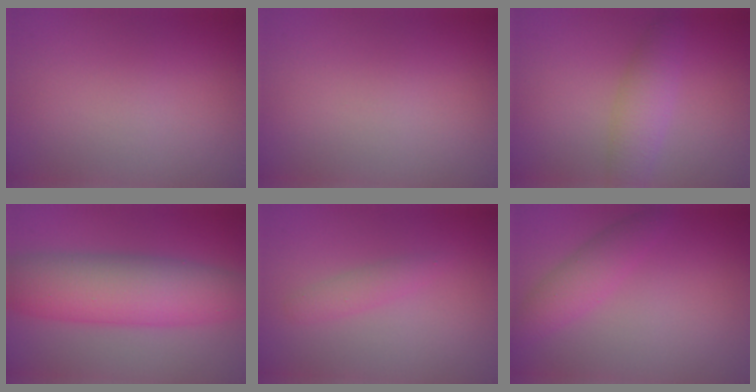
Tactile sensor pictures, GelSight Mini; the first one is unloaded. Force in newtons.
{"total": 0.0}
{"total": 3.3, "press": 3.3, "slide": 0.1}
{"total": 8.6, "press": 8.6, "slide": 0.1}
{"total": 1.5, "press": 1.5, "slide": 0.0}
{"total": 2.7, "press": 2.7, "slide": 0.1}